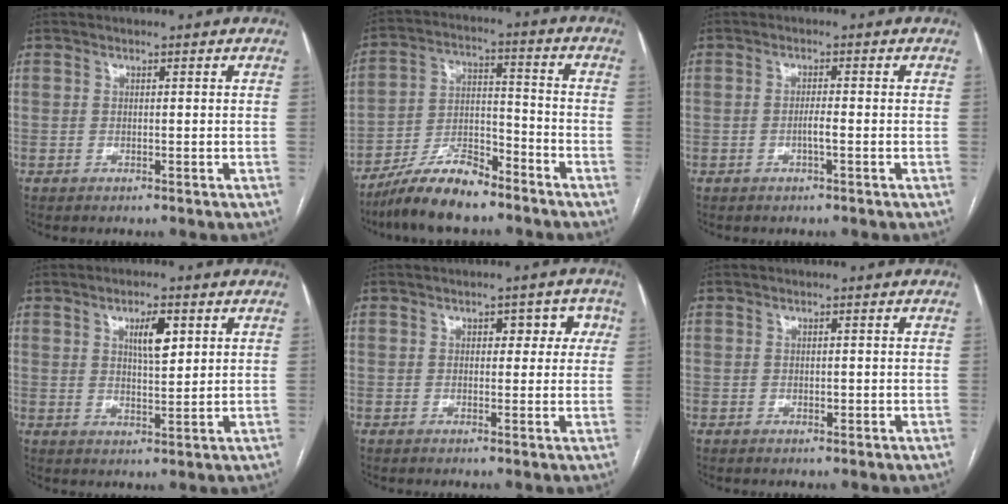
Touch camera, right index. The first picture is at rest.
{"total": 11.1, "force": [-9.1, 2.6, 5.7], "torque": [-0.107, 0.008, -0.167]}
{"total": 1.7, "force": [-0.6, 0.1, 1.6], "torque": [-0.028, 0.001, -0.010]}
{"total": 4.9, "force": [2.1, 1.4, 4.3], "torque": [-0.073, 0.001, 0.037]}
{"total": 4.3, "force": [1.3, 2.8, 3.0], "torque": [-0.016, 0.020, 0.011]}
{"total": 0.8, "force": [-0.1, 0.5, 0.6], "torque": [-0.006, 0.000, 0.000]}